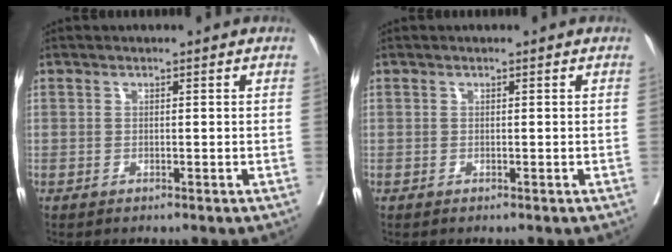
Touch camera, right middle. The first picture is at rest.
{"total": 0.0}